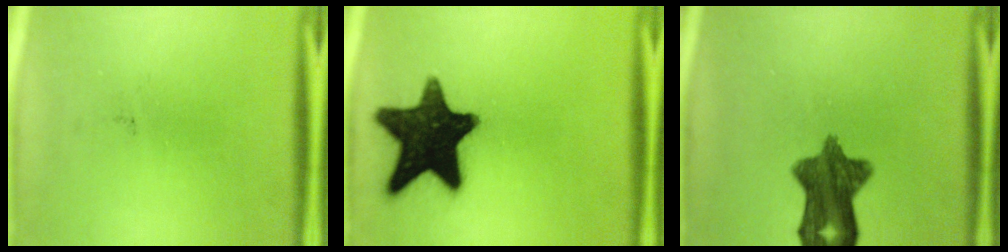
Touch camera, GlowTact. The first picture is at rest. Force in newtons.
{"total": 17.6}
{"total": 10.3}